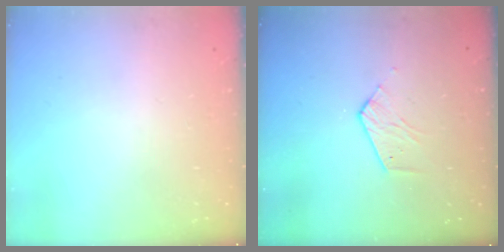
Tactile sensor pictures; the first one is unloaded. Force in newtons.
{"total": 4.0, "press": 4.0, "slide": 0.4}